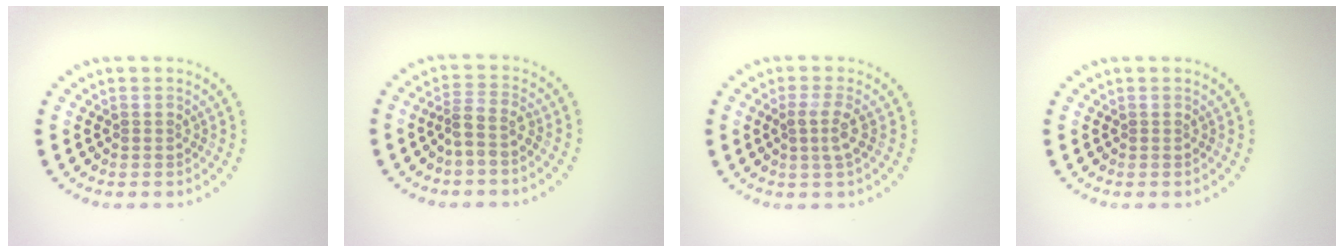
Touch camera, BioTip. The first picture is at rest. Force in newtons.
{"total": 2.3, "press": 1.6, "slide": 1.7}
{"total": 1.9, "press": 1.5, "slide": 1.1}
{"total": 0.0}